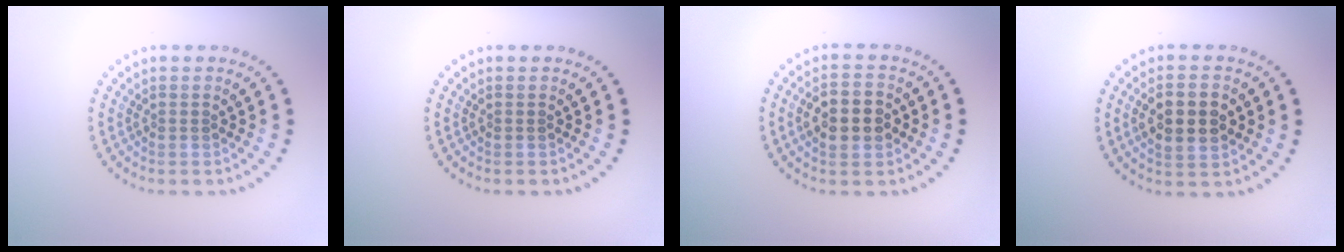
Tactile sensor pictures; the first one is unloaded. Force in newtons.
{"total": 0.0}
{"total": 4.2, "press": 4.1, "slide": 0.2}
{"total": 4.1, "press": 4.1, "slide": 0.3}